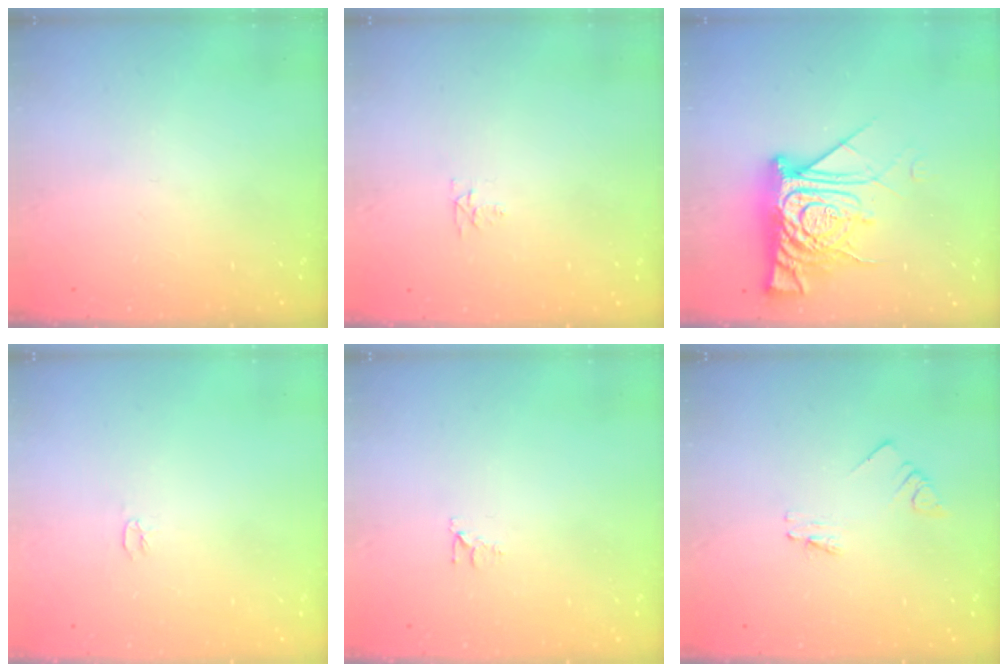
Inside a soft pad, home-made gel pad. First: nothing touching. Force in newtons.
{"total": 4.7, "press": 4.6, "slide": 0.5}
{"total": 16.2, "press": 16.1, "slide": 1.3}
{"total": 2.5, "press": 2.5, "slide": 0.3}
{"total": 4.5, "press": 4.5, "slide": 0.6}
{"total": 1.1, "press": 1.0, "slide": 0.1}